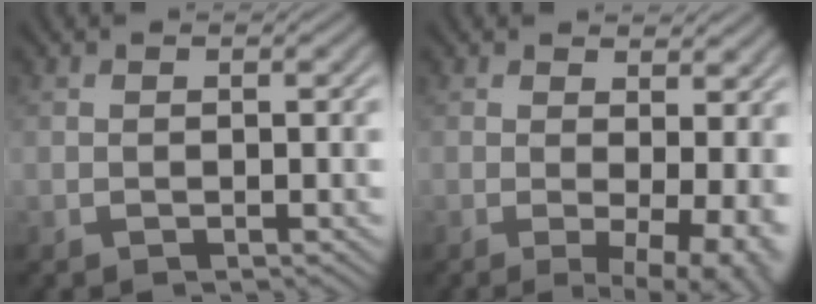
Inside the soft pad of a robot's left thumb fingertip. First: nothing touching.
{"total": 7.2, "force": [0.1, 2.5, 6.7], "torque": [-0.086, -0.006, 0.005]}